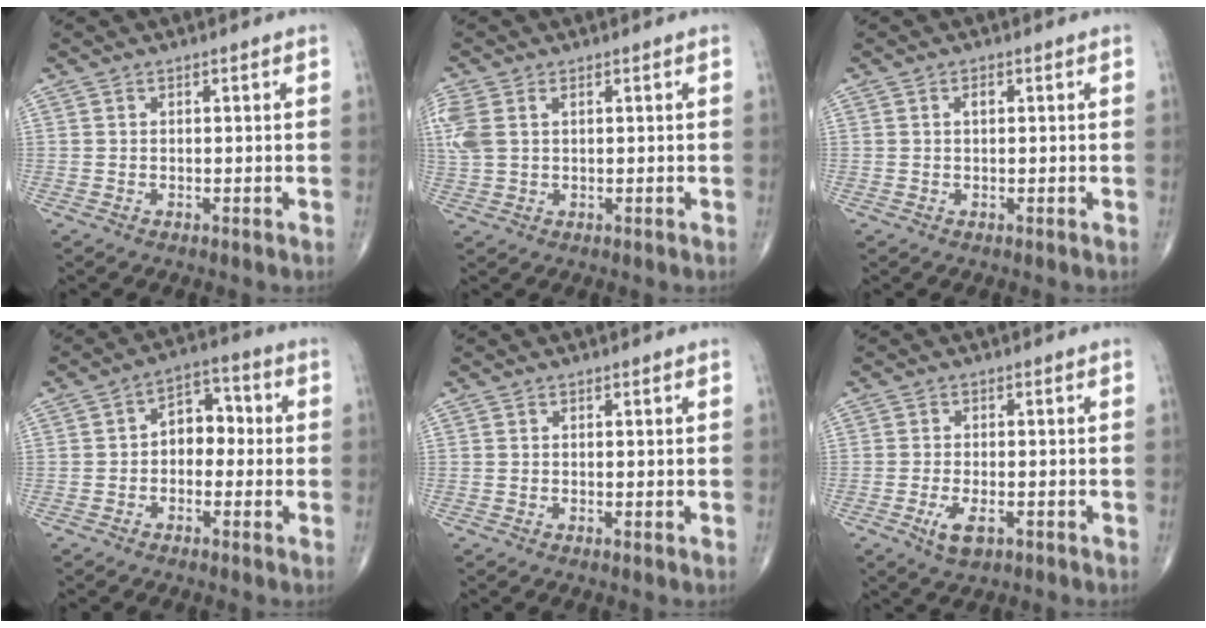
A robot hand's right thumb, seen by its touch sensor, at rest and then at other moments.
{"total": 6.7, "force": [1.9, 4.2, 4.9], "torque": [-0.147, 0.016, 0.046]}
{"total": 1.2, "force": [0.3, 0.7, 1.0], "torque": [-0.016, 0.002, 0.005]}
{"total": 6.9, "force": [-0.4, 4.9, 4.9], "torque": [-0.041, 0.030, -0.021]}
{"total": 0.0}
{"total": 4.2, "force": [-1.9, 1.9, 3.3], "torque": [-0.062, -0.002, -0.029]}